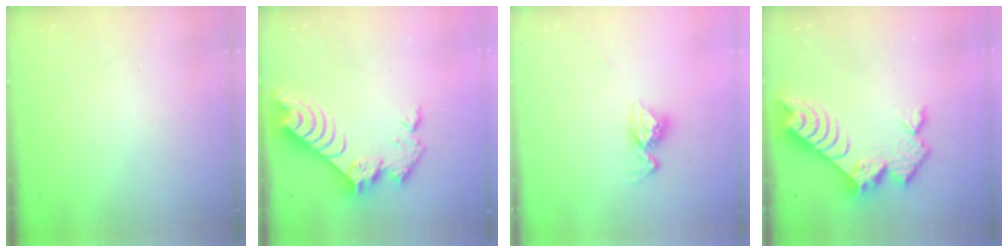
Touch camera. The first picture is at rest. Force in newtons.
{"total": 9.6, "press": 9.5, "slide": 0.9}
{"total": 11.1, "press": 11.0, "slide": 0.9}
{"total": 11.2, "press": 11.1, "slide": 0.9}